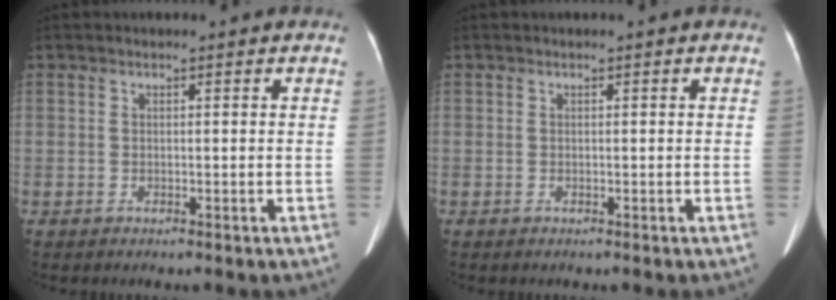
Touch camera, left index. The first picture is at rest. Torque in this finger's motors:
{"motor_torque": [-0.19, -0.30, 0.01, 0.02]}